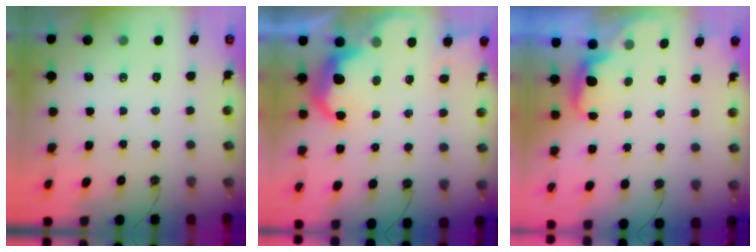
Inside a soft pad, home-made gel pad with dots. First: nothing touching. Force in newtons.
{"total": 9.7, "press": 9.7, "slide": 0.9}
{"total": 1.9, "press": 1.7, "slide": 0.9}